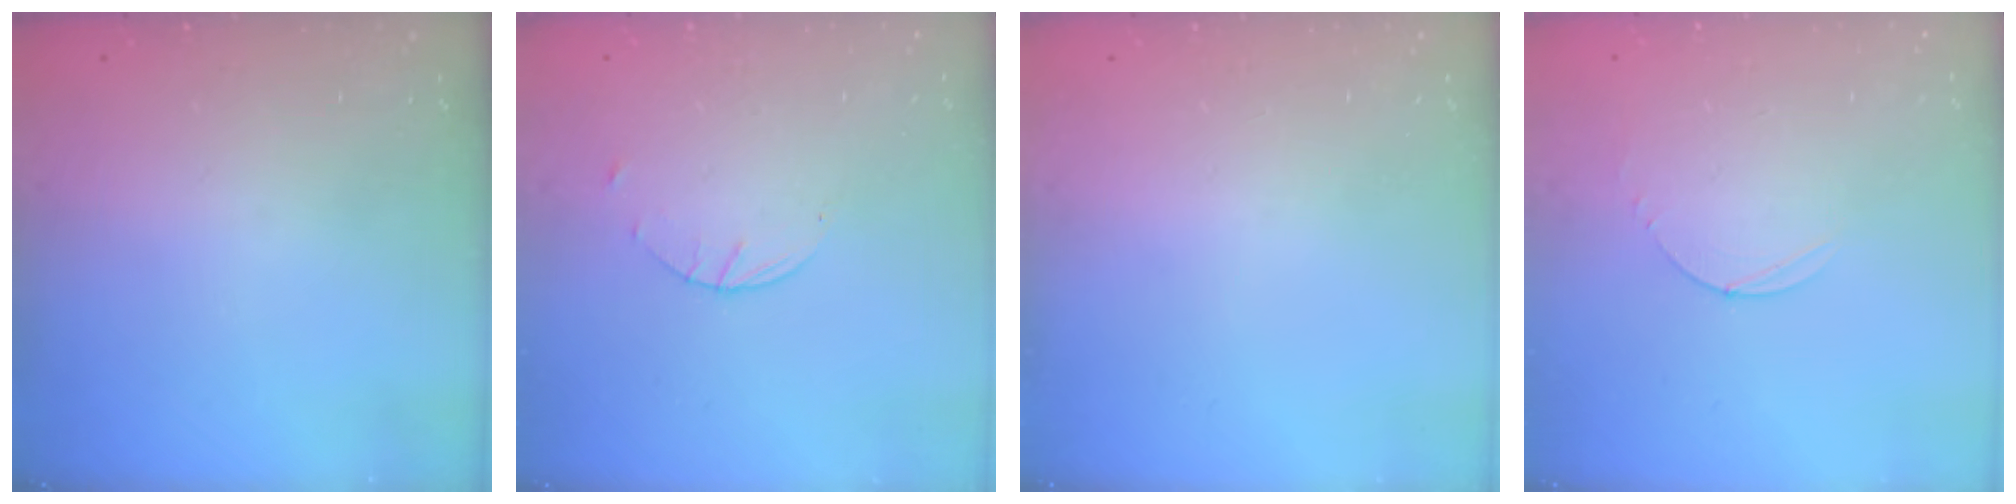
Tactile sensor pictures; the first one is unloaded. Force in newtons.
{"total": 1.7, "press": 1.7, "slide": 0.3}
{"total": 0.0}
{"total": 2.8, "press": 2.8, "slide": 0.3}